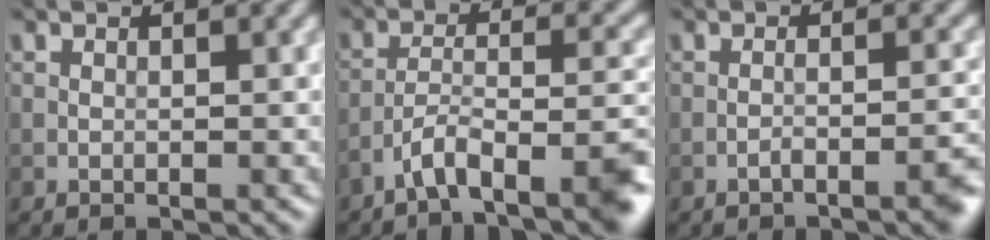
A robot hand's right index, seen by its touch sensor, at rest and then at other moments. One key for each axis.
{"total": 6.7, "fx": -4.7, "fy": 1.5, "fz": 4.6, "tx": -0.071, "ty": 0.006, "tz": -0.081}
{"total": 2.6, "fx": -1.8, "fy": 0.5, "fz": 1.8, "tx": -0.023, "ty": 0.007, "tz": -0.031}